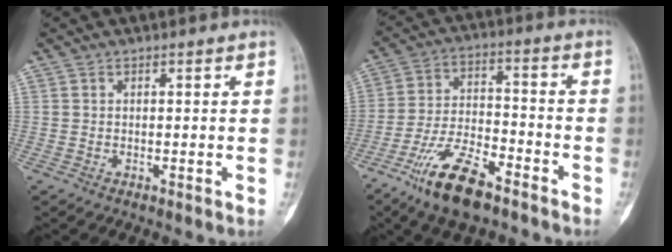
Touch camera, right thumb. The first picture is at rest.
{"total": 14.3, "force": [-9.5, 5.4, 9.2], "torque": [-0.162, 0.053, -0.178]}